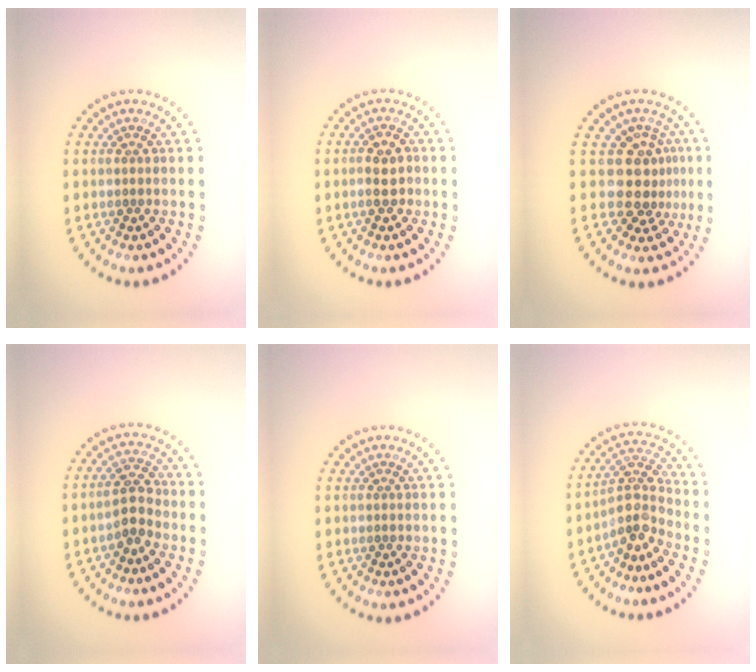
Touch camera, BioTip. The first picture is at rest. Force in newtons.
{"total": 2.1, "press": 2.1, "slide": 0.5}
{"total": 3.5, "press": 2.6, "slide": 2.3}
{"total": 2.7, "press": 2.5, "slide": 1.0}
{"total": 0.0}
{"total": 3.7, "press": 2.6, "slide": 2.6}